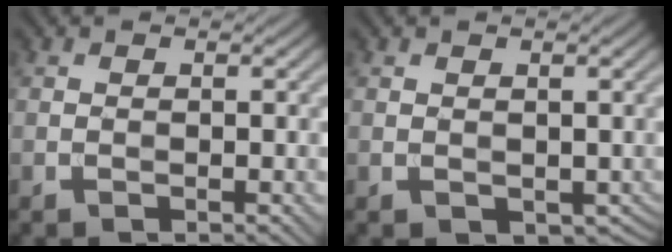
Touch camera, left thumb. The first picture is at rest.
{"total": 1.6, "force": [0.3, 1.2, 0.9], "torque": [-0.024, -0.007, 0.009]}